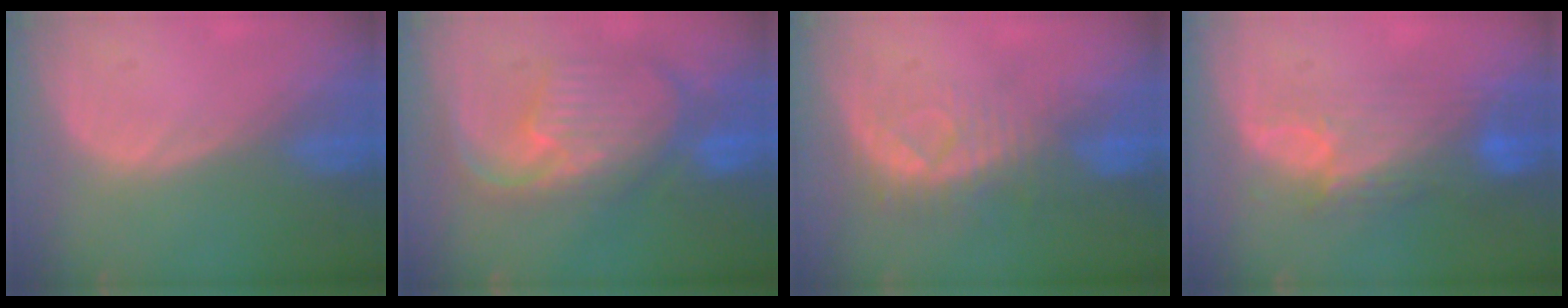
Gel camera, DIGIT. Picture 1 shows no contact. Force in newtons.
{"total": 11.2, "press": 9.8, "slide": 5.6}
{"total": 8.1, "press": 7.2, "slide": 3.7}
{"total": 9.7, "press": 8.0, "slide": 5.5}